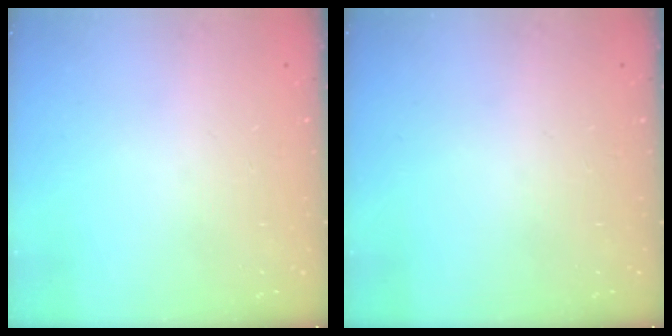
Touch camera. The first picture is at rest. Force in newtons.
{"total": 0.0}